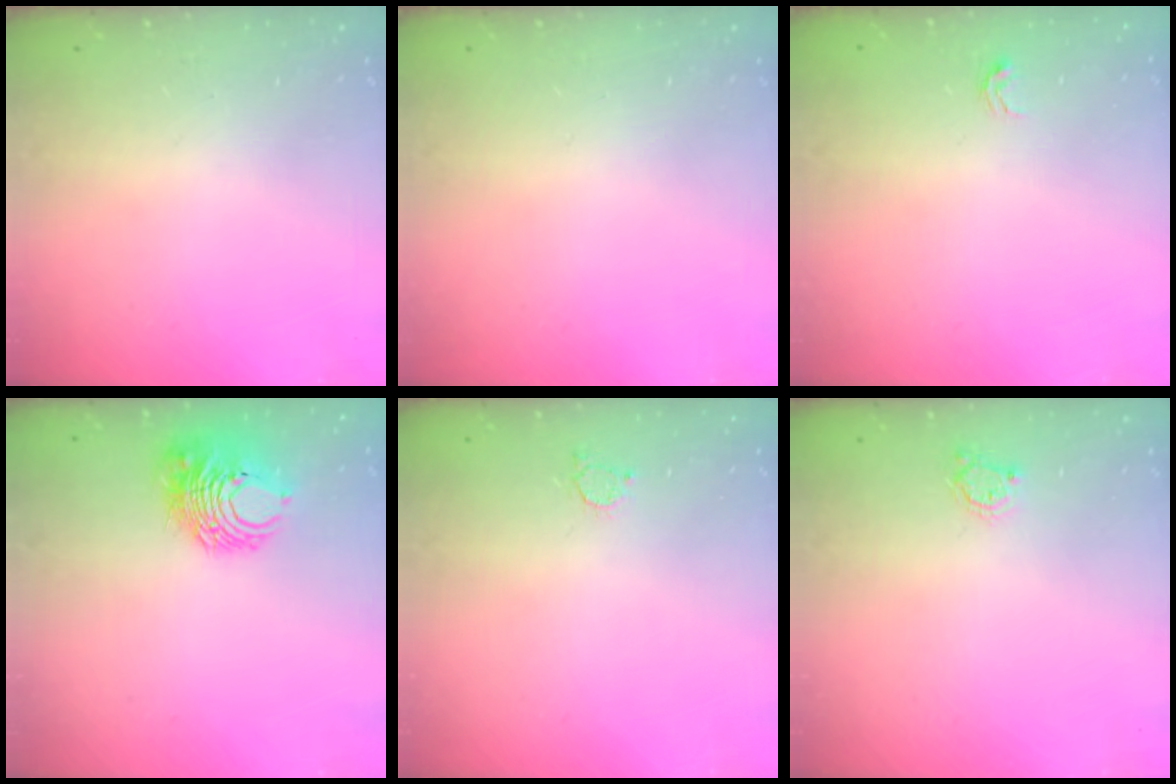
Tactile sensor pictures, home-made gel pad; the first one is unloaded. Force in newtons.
{"total": 0.0}
{"total": 2.7, "press": 2.7, "slide": 0.4}
{"total": 9.3, "press": 9.3, "slide": 0.3}
{"total": 2.4, "press": 2.4, "slide": 0.3}
{"total": 3.8, "press": 3.8, "slide": 0.5}